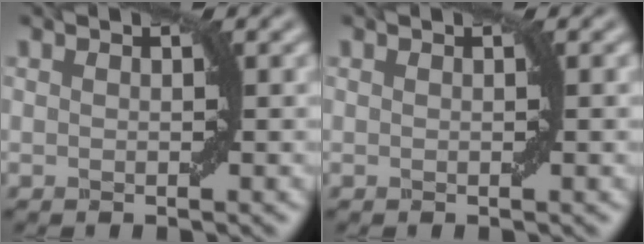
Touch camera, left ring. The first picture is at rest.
{"total": 0.0}